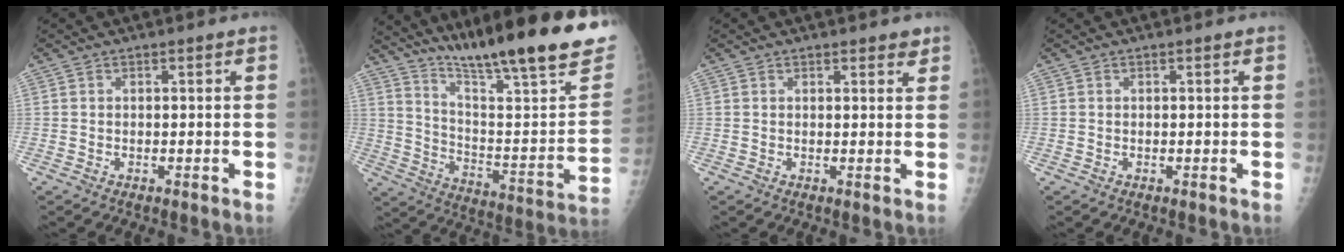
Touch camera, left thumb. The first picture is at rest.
{"total": 29.9, "force": [21.9, 4.2, 19.8], "torque": [-0.288, -0.102, 0.326]}
{"total": 1.8, "force": [1.5, 0.7, 0.8], "torque": [0.003, -0.008, 0.015]}
{"total": 0.0}